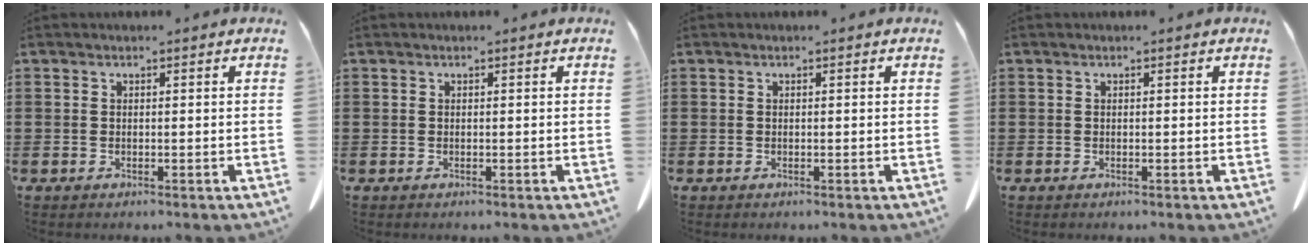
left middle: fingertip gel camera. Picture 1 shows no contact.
{"total": 0.0}
{"total": 0.0}
{"total": 0.0}